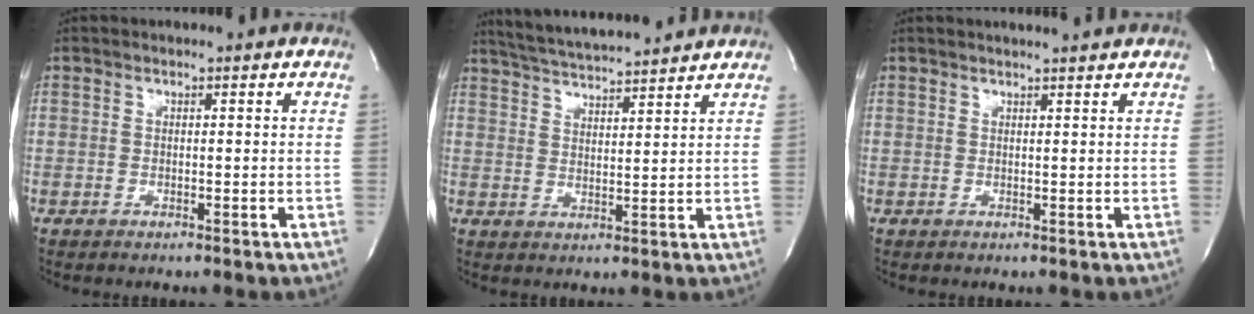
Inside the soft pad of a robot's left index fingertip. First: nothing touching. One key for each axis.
{"total": 11.1, "fx": 10.3, "fy": 0.0, "fz": 3.9, "tx": -0.077, "ty": 0.020, "tz": 0.163}
{"total": 3.5, "fx": 3.4, "fy": -0.3, "fz": 1.1, "tx": -0.017, "ty": 0.009, "tz": 0.040}